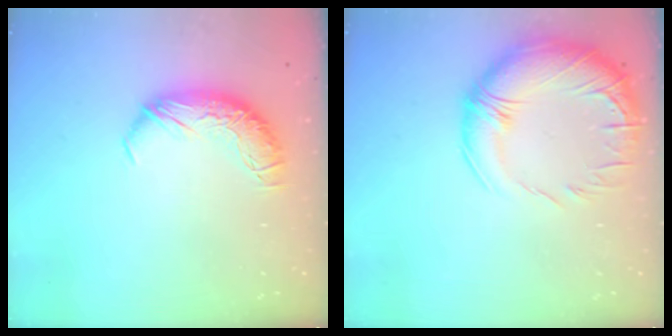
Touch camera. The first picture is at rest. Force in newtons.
{"total": 5.9, "press": 4.1, "slide": 4.2}